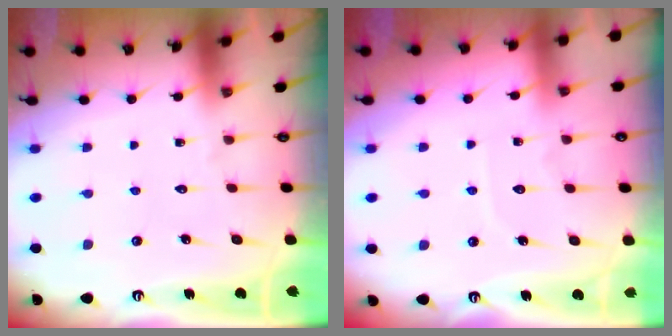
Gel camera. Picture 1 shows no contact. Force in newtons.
{"total": 3.8, "press": 3.8, "slide": 0.3}